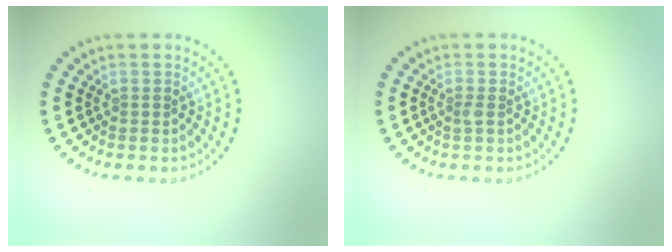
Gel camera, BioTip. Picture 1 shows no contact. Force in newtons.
{"total": 0.6, "press": 0.5, "slide": 0.3}